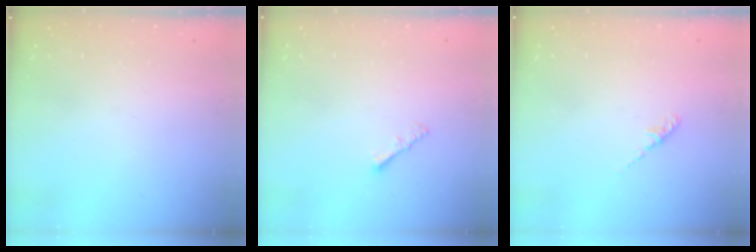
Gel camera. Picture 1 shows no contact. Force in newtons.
{"total": 1.6, "press": 1.5, "slide": 0.5}
{"total": 2.2, "press": 2.1, "slide": 0.6}